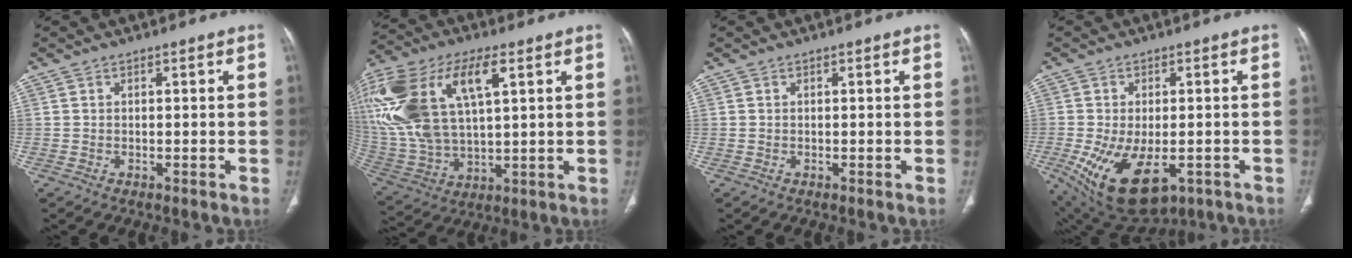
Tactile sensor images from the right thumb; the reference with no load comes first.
{"total": 27.3, "force": [8.8, 13.5, 22.0], "torque": [-0.505, 0.011, 0.167]}
{"total": 0.0}
{"total": 15.6, "force": [-5.6, 8.4, 11.9], "torque": [-0.227, -0.007, -0.068]}